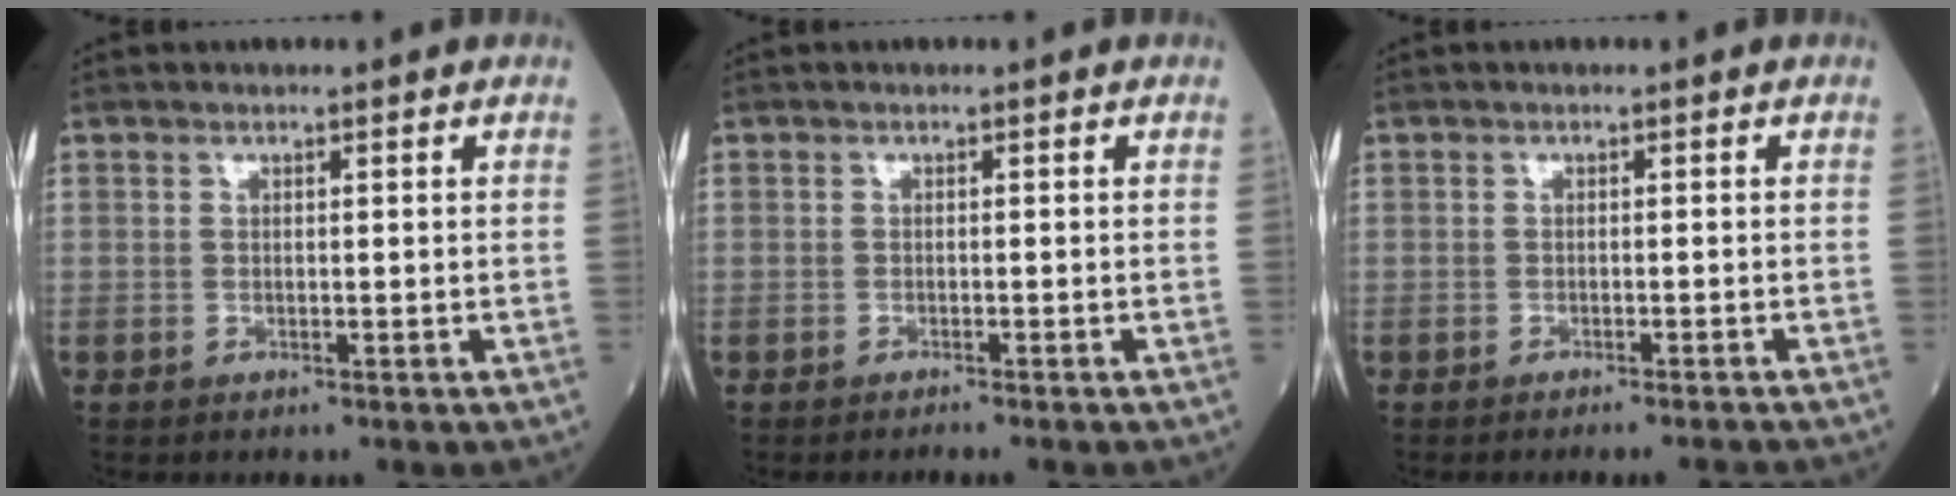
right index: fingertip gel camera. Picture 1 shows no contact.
{"total": 2.0, "force": [-1.8, -0.3, 0.9], "torque": [-0.010, 0.002, -0.022]}
{"total": 3.7, "force": [-3.5, -0.6, 1.1], "torque": [-0.007, -0.006, -0.046]}